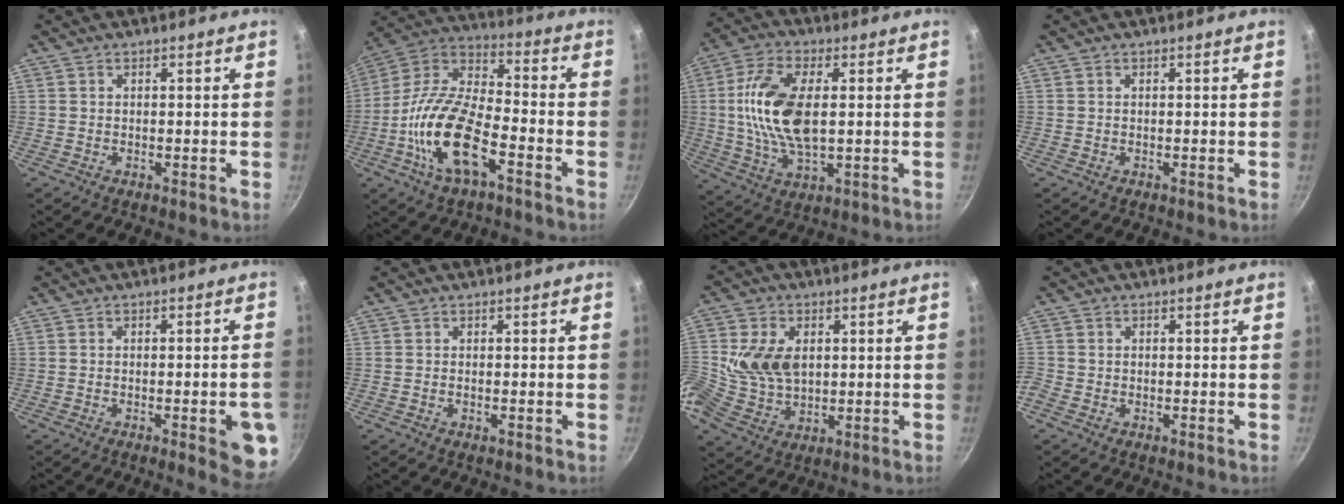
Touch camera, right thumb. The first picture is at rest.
{"total": 18.3, "force": [-7.1, 8.0, 14.9], "torque": [-0.279, 0.046, -0.154]}
{"total": 14.8, "force": [1.5, 7.4, 12.8], "torque": [-0.247, 0.006, 0.025]}
{"total": 0.0}
{"total": 8.4, "force": [-2.8, 2.4, 7.6], "torque": [-0.065, 0.012, -0.032]}
{"total": 0.6, "force": [-0.2, 0.2, 0.5], "torque": [-0.009, 0.002, -0.005]}
{"total": 10.4, "force": [1.4, 7.5, 7.1], "torque": [-0.118, -0.005, 0.025]}
{"total": 1.4, "force": [-0.7, 1.1, 0.4], "torque": [-0.013, 0.001, -0.019]}